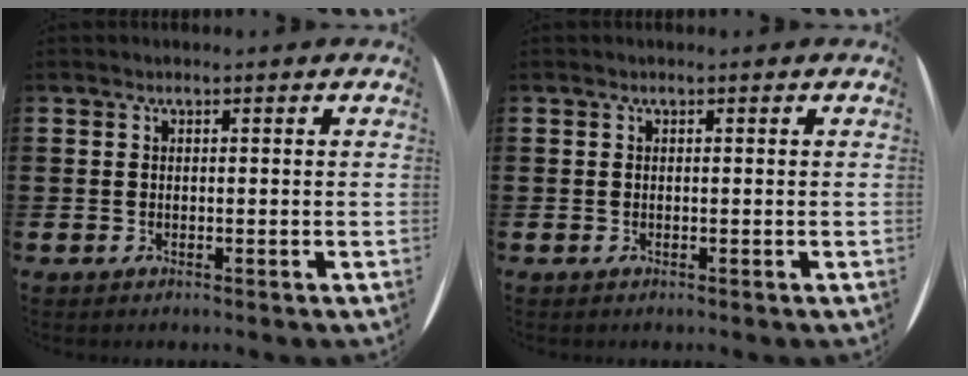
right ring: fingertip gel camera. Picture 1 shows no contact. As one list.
[{"total": 0.0}]